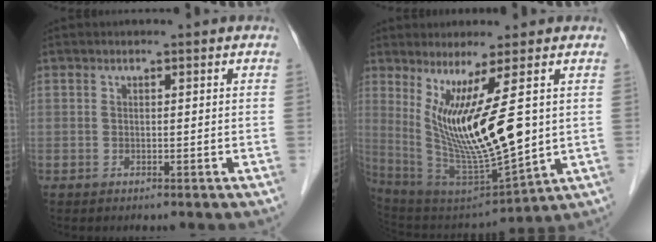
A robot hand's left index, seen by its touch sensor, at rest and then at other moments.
{"total": 13.9, "force": [2.7, 1.1, 13.6], "torque": [-0.256, -0.034, 0.064]}